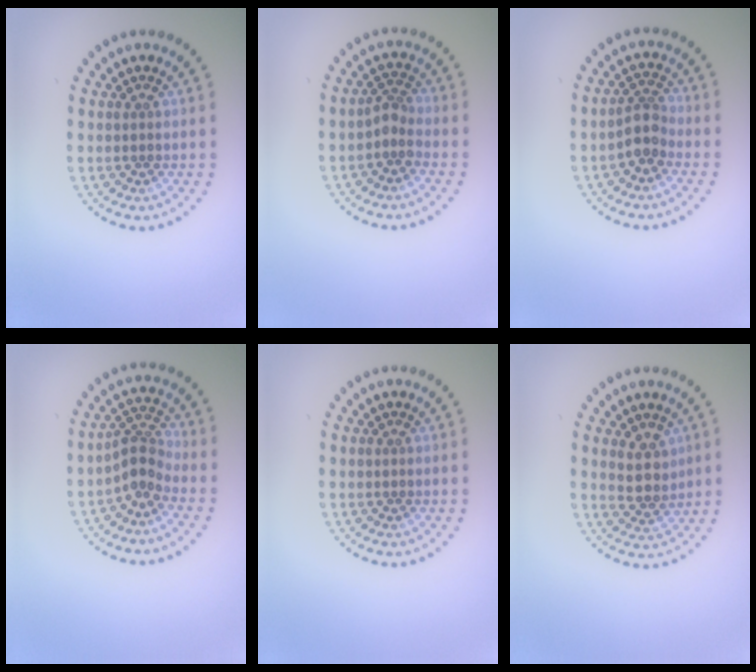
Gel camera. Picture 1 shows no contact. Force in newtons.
{"total": 1.8, "press": 1.4, "slide": 1.2}
{"total": 2.3, "press": 1.9, "slide": 1.2}
{"total": 2.6, "press": 1.8, "slide": 1.8}
{"total": 0.0}
{"total": 2.8, "press": 2.4, "slide": 1.4}